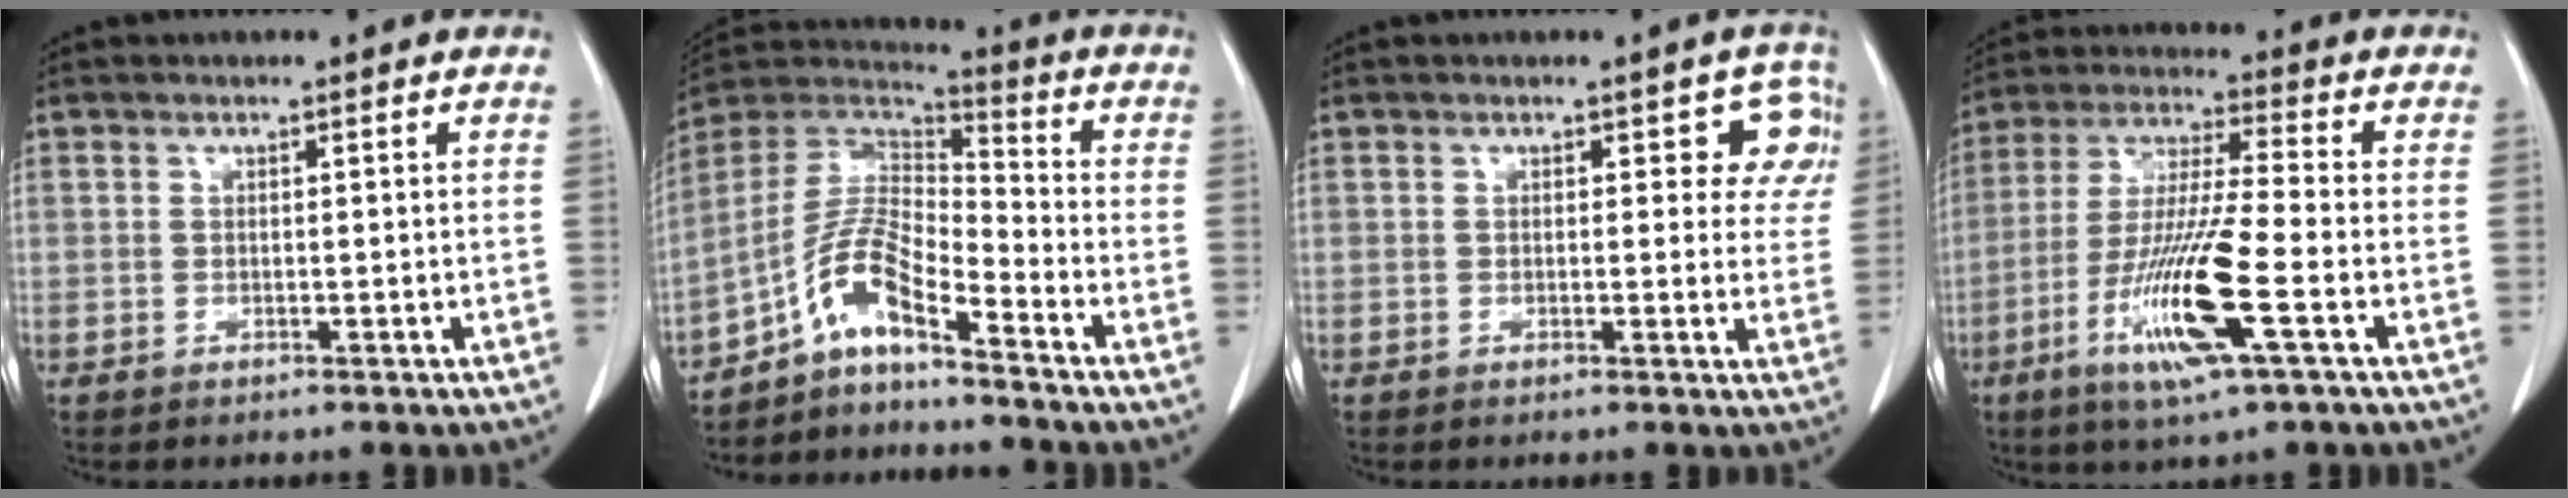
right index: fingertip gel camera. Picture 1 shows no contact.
{"total": 9.3, "force": [-6.1, 1.8, 6.8], "torque": [-0.148, 0.021, -0.119]}
{"total": 4.8, "force": [1.9, 3.0, 3.2], "torque": [-0.001, 0.007, 0.010]}
{"total": 14.5, "force": [-5.3, 0.3, 13.5], "torque": [-0.275, -0.022, -0.102]}